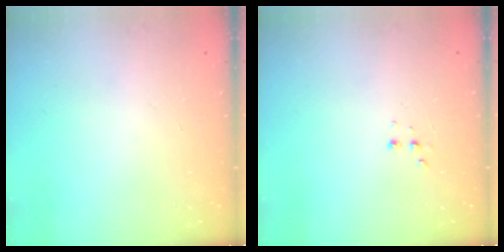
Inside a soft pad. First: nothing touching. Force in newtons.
{"total": 2.5, "press": 2.4, "slide": 0.8}